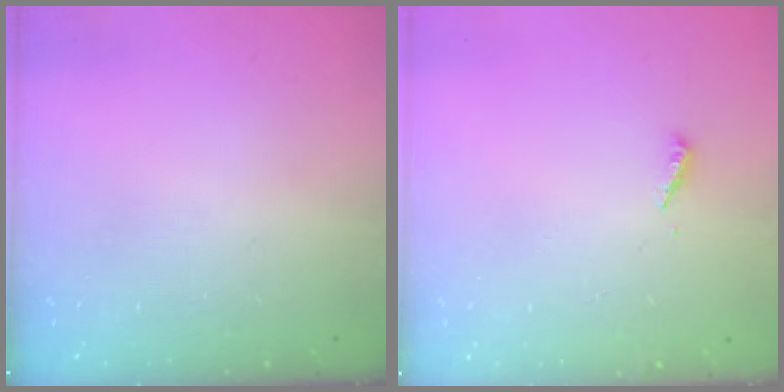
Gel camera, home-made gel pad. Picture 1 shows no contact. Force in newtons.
{"total": 2.0, "press": 2.0, "slide": 0.2}